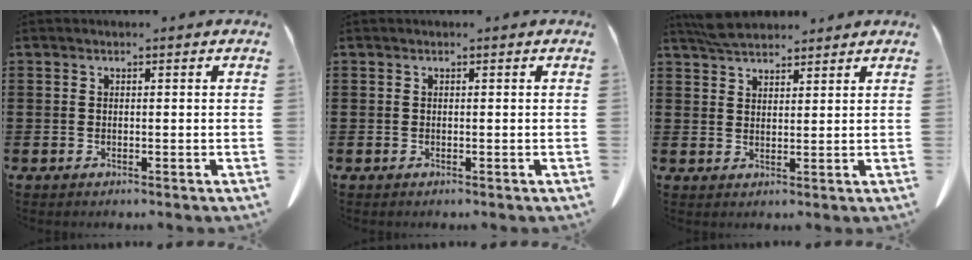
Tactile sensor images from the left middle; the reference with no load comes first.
{"total": 0.0}
{"total": 3.7, "force": [3.5, 1.0, 0.9], "torque": [-0.027, -0.005, 0.068]}